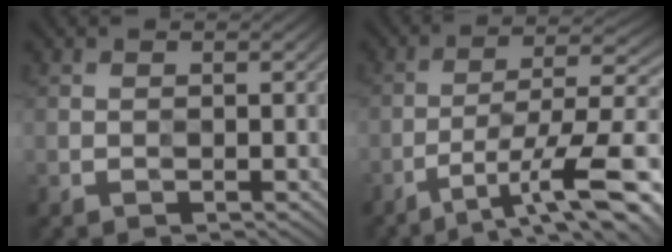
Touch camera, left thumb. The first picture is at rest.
{"total": 11.7, "force": [-6.6, 3.5, 9.0], "torque": [-0.154, 0.000, -0.104]}